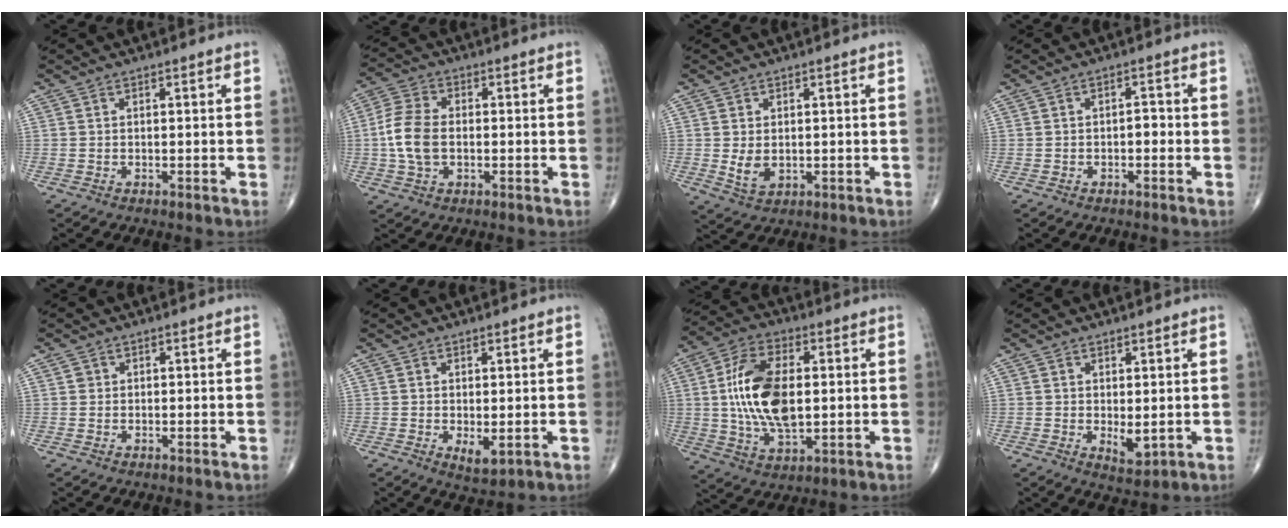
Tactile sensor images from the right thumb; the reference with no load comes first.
{"total": 8.5, "force": [-0.7, 5.2, 6.6], "torque": [-0.143, 0.016, -0.019]}
{"total": 3.9, "force": [0.0, 2.6, 2.9], "torque": [-0.049, -0.009, 0.009]}
{"total": 1.7, "force": [-0.5, 1.0, 1.2], "torque": [-0.006, 0.006, -0.012]}
{"total": 0.9, "force": [0.2, 0.9, 0.1], "torque": [0.004, 0.001, 0.002]}
{"total": 3.2, "force": [-0.4, 1.5, 2.8], "torque": [-0.041, -0.011, 0.001]}
{"total": 16.2, "force": [1.1, 8.5, 13.7], "torque": [-0.256, 0.002, 0.024]}
{"total": 3.5, "force": [-0.1, 1.7, 3.1], "torque": [-0.038, -0.011, 0.007]}